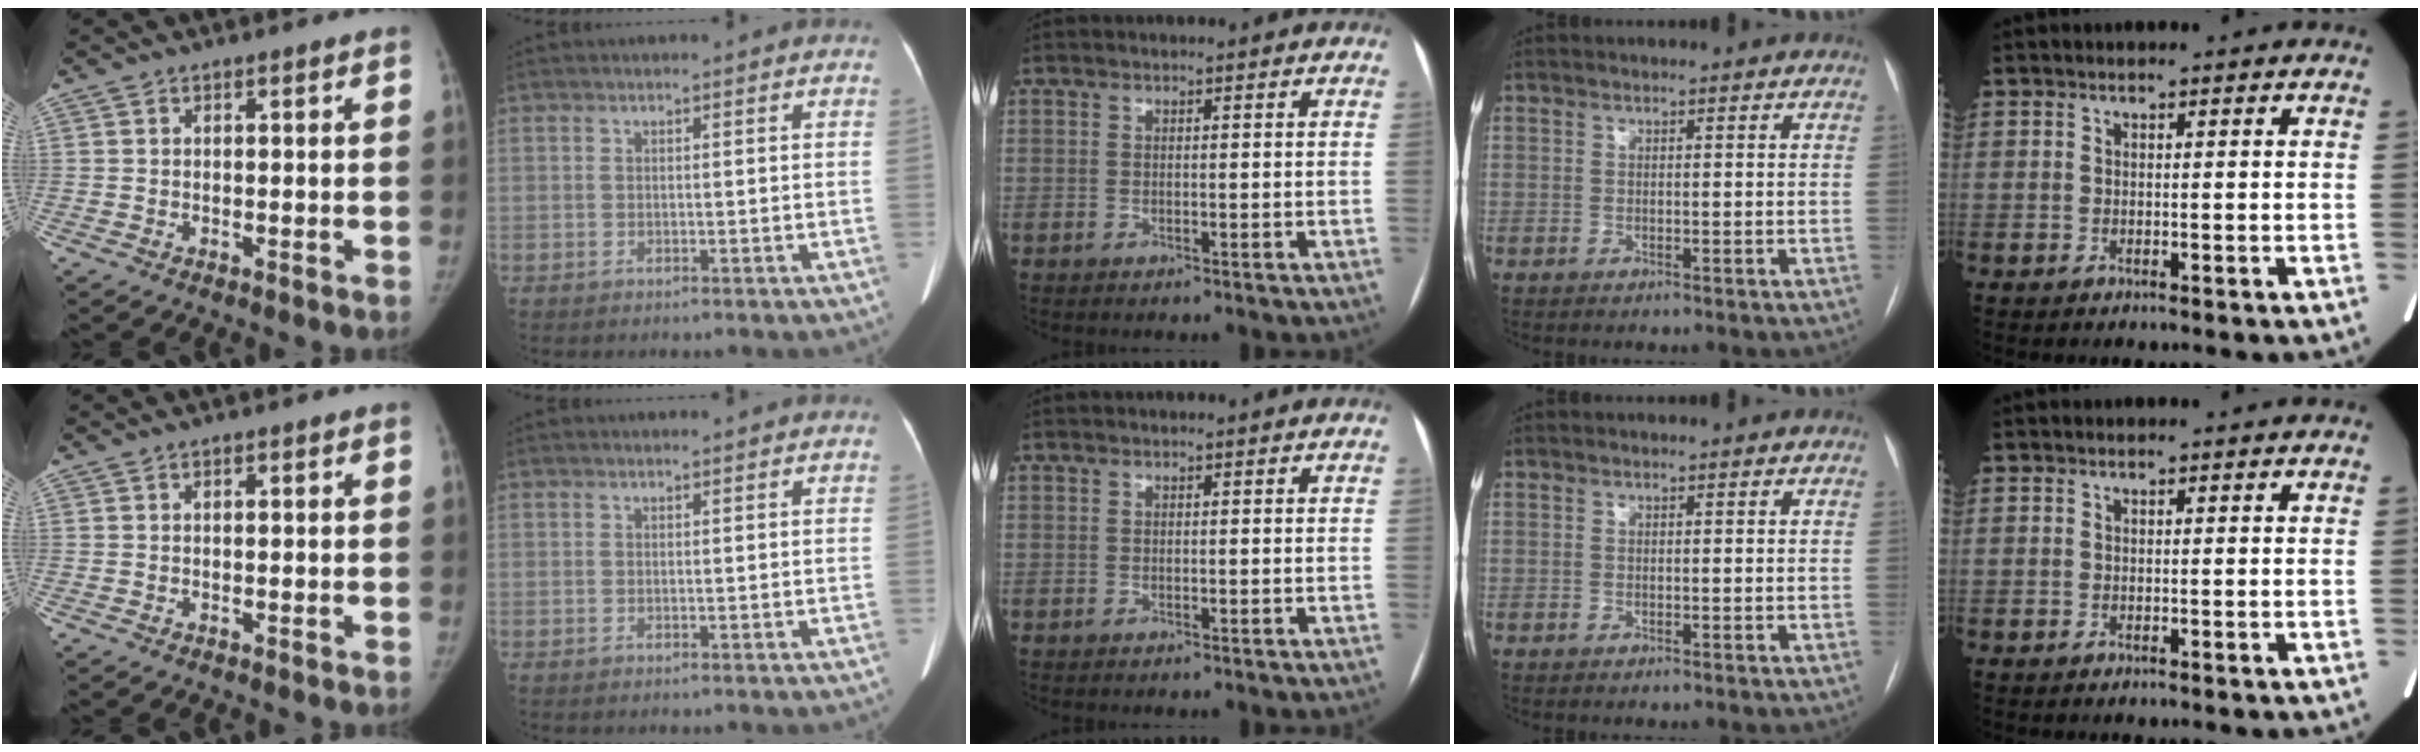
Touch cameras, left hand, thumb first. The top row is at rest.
{"thumb": {"total": 0.8, "force": [0.0, 0.5, 0.6], "torque": [-0.007, 0.002, -0.002]}, "index": {"total": 0.8, "force": [0.7, 0.1, 0.3], "torque": [-0.007, -0.003, 0.010]}}